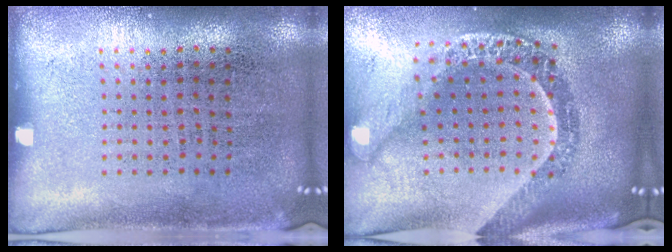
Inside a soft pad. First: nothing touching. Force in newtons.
{"total": 3.0, "press": 2.3, "slide": 1.9}